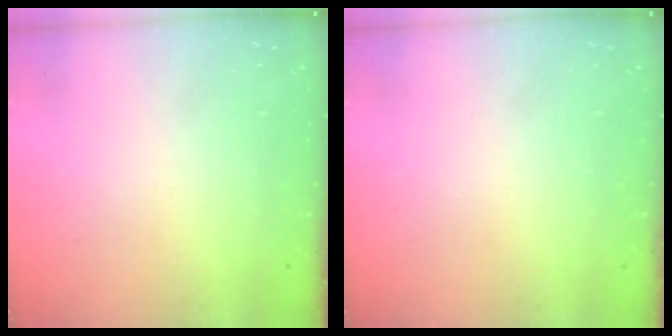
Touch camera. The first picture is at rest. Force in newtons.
{"total": 0.0}